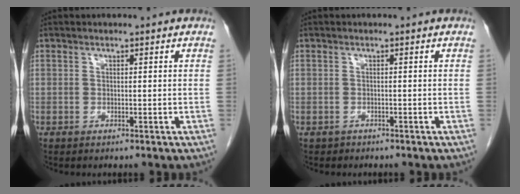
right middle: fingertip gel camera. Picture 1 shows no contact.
{"total": 0.8, "force": [-0.6, 0.5, -0.1], "torque": [-0.013, 0.001, -0.009]}